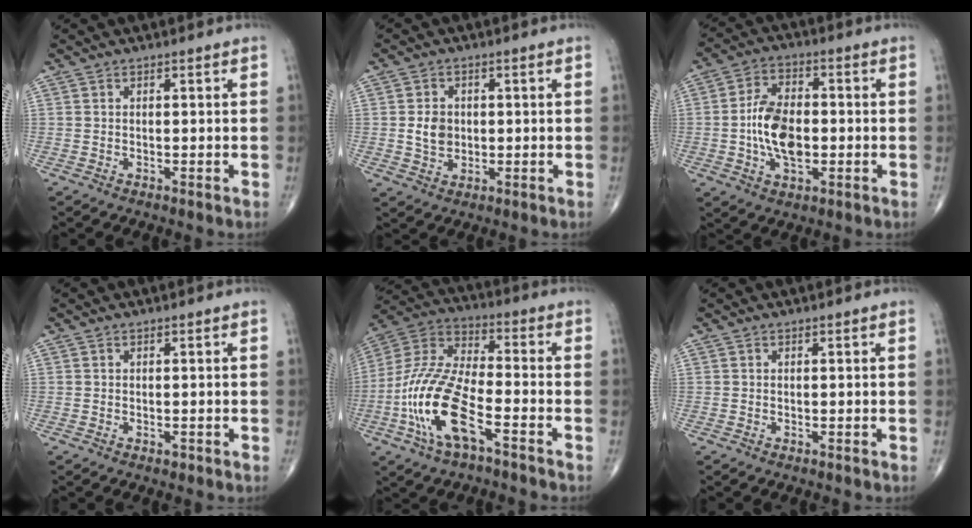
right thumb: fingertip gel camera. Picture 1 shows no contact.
{"total": 4.6, "force": [0.2, 3.7, 2.8], "torque": [-0.034, -0.002, 0.007]}
{"total": 10.9, "force": [-1.2, 6.3, 8.8], "torque": [-0.150, 0.012, -0.025]}
{"total": 0.5, "force": [-0.2, 0.4, 0.3], "torque": [-0.002, 0.000, -0.004]}
{"total": 16.8, "force": [-6.7, 6.3, 14.1], "torque": [-0.302, 0.038, -0.126]}
{"total": 0.0}